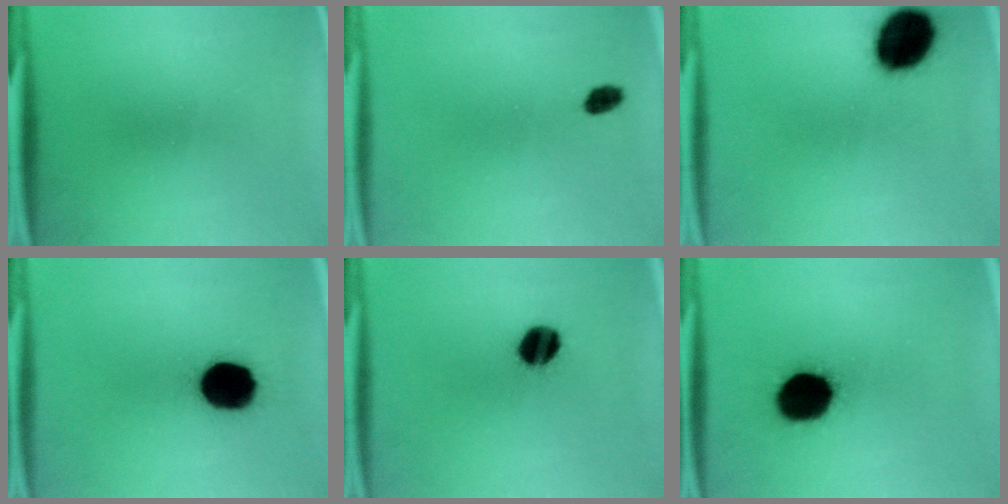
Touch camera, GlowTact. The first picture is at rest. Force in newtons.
{"total": 2.1}
{"total": 15.1}
{"total": 15.7}
{"total": 8.2}
{"total": 15.2}